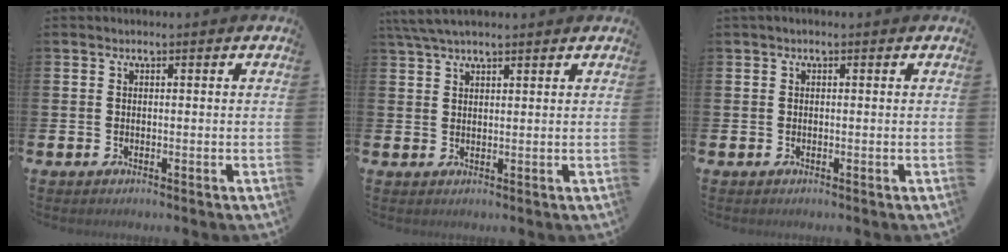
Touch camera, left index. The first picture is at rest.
{"total": 4.2, "force": [3.5, 1.0, 2.0], "torque": [-0.048, -0.002, 0.065]}
{"total": 0.0}